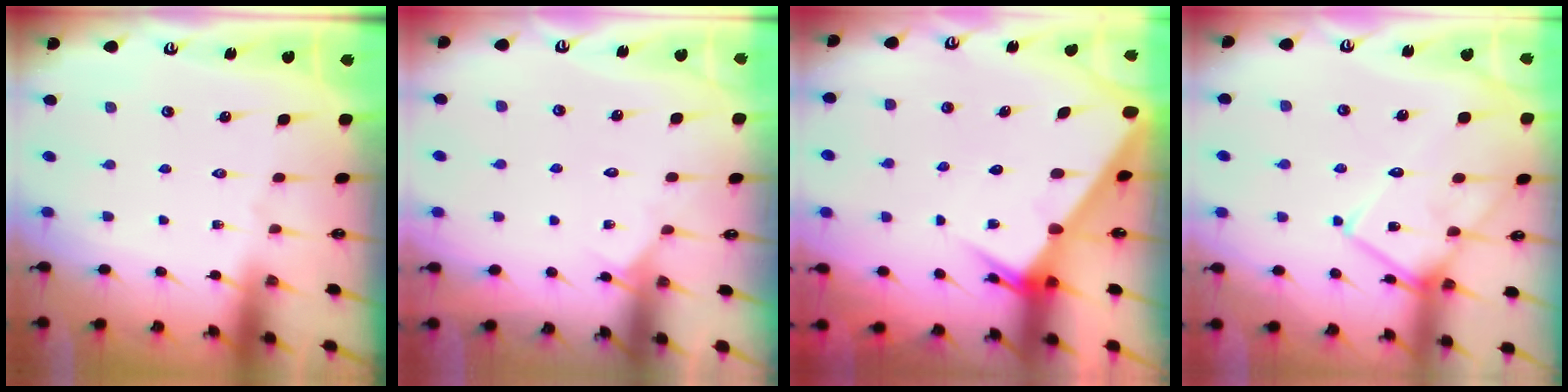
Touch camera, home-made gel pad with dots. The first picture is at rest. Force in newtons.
{"total": 4.3, "press": 4.3, "slide": 0.5}
{"total": 4.7, "press": 4.7, "slide": 0.5}
{"total": 14.2, "press": 14.1, "slide": 0.7}